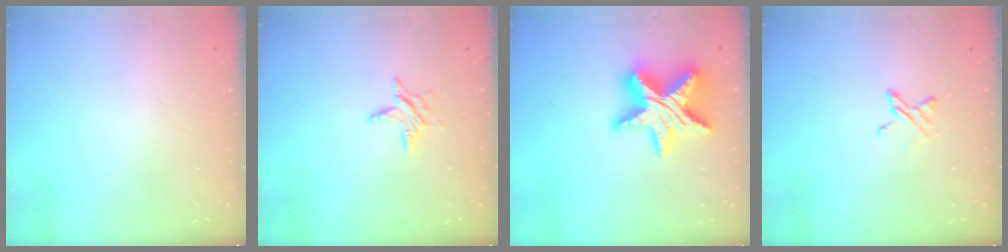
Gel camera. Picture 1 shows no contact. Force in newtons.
{"total": 5.3, "press": 5.3, "slide": 0.5}
{"total": 19.1, "press": 19.0, "slide": 1.1}
{"total": 3.8, "press": 3.7, "slide": 0.4}